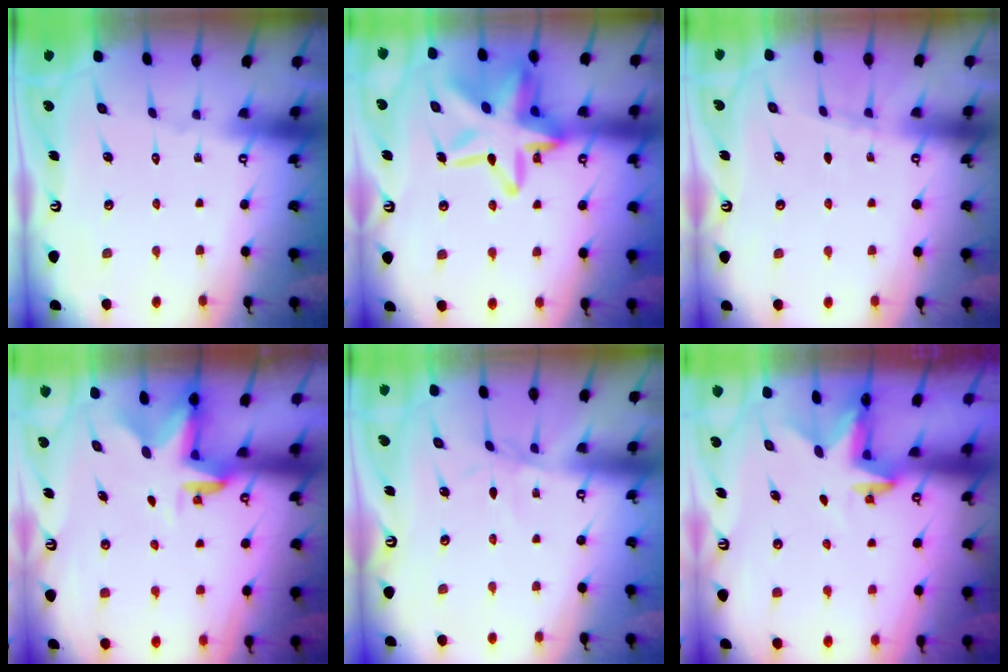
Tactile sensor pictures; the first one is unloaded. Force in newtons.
{"total": 23.3, "press": 23.2, "slide": 1.7}
{"total": 3.2, "press": 3.0, "slide": 1.0}
{"total": 3.1, "press": 3.0, "slide": 0.5}
{"total": 2.2, "press": 2.1, "slide": 0.3}
{"total": 2.6, "press": 2.5, "slide": 0.4}